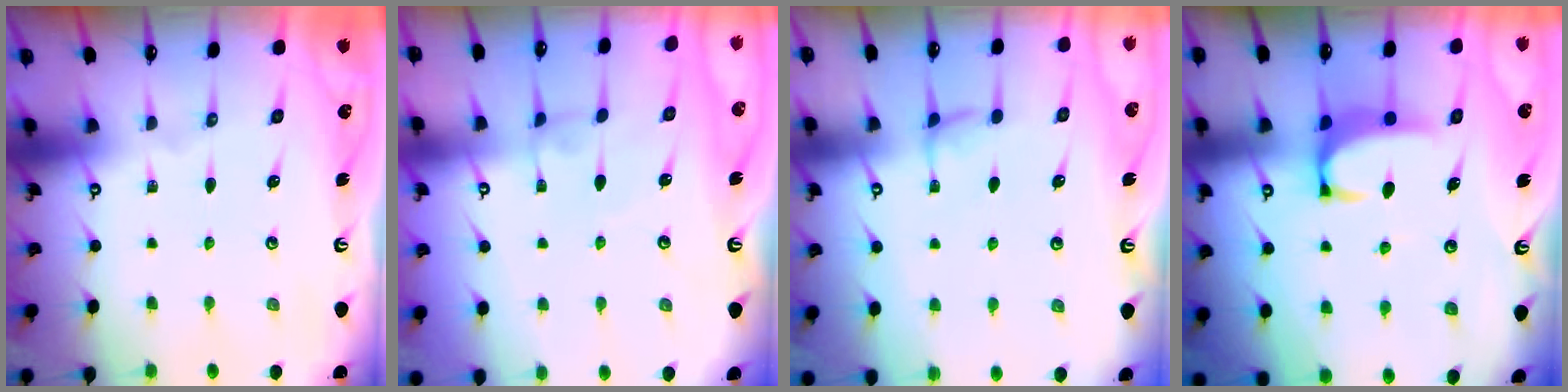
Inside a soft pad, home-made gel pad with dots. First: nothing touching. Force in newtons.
{"total": 1.7, "press": 1.7, "slide": 0.3}
{"total": 1.5, "press": 1.4, "slide": 0.5}
{"total": 2.1, "press": 2.1, "slide": 0.3}